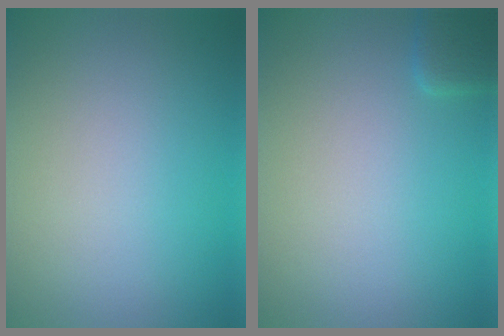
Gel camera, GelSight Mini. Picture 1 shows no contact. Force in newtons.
{"total": 1.6, "press": 1.6, "slide": 0.1}